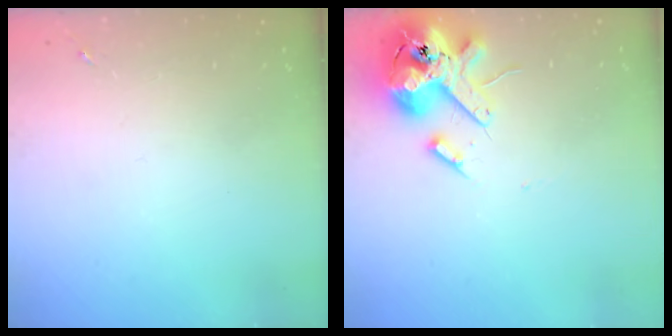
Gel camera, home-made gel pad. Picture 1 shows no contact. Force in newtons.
{"total": 14.5, "press": 14.4, "slide": 2.4}